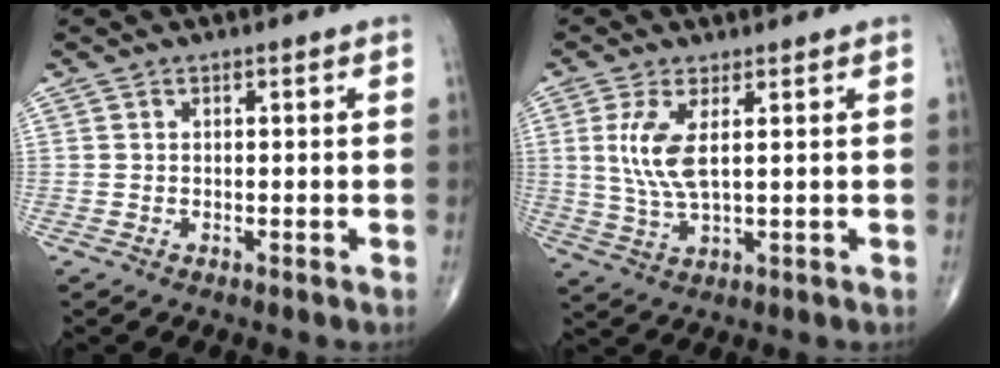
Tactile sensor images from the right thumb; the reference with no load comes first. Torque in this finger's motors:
{"motor_torque": [0.07, 0.34, 1.05, 0.21, 0.32]}